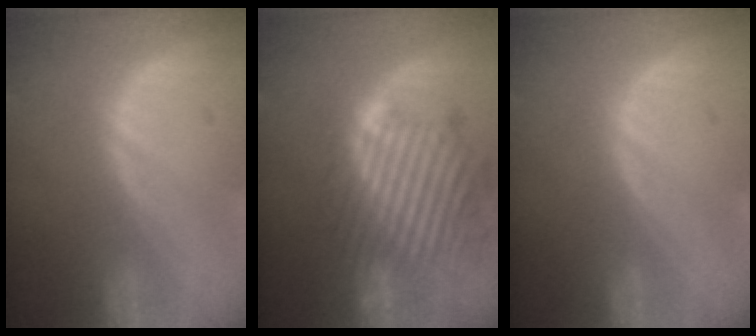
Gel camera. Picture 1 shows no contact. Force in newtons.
{"total": 13.0, "press": 11.6, "slide": 5.8}
{"total": 0.0}